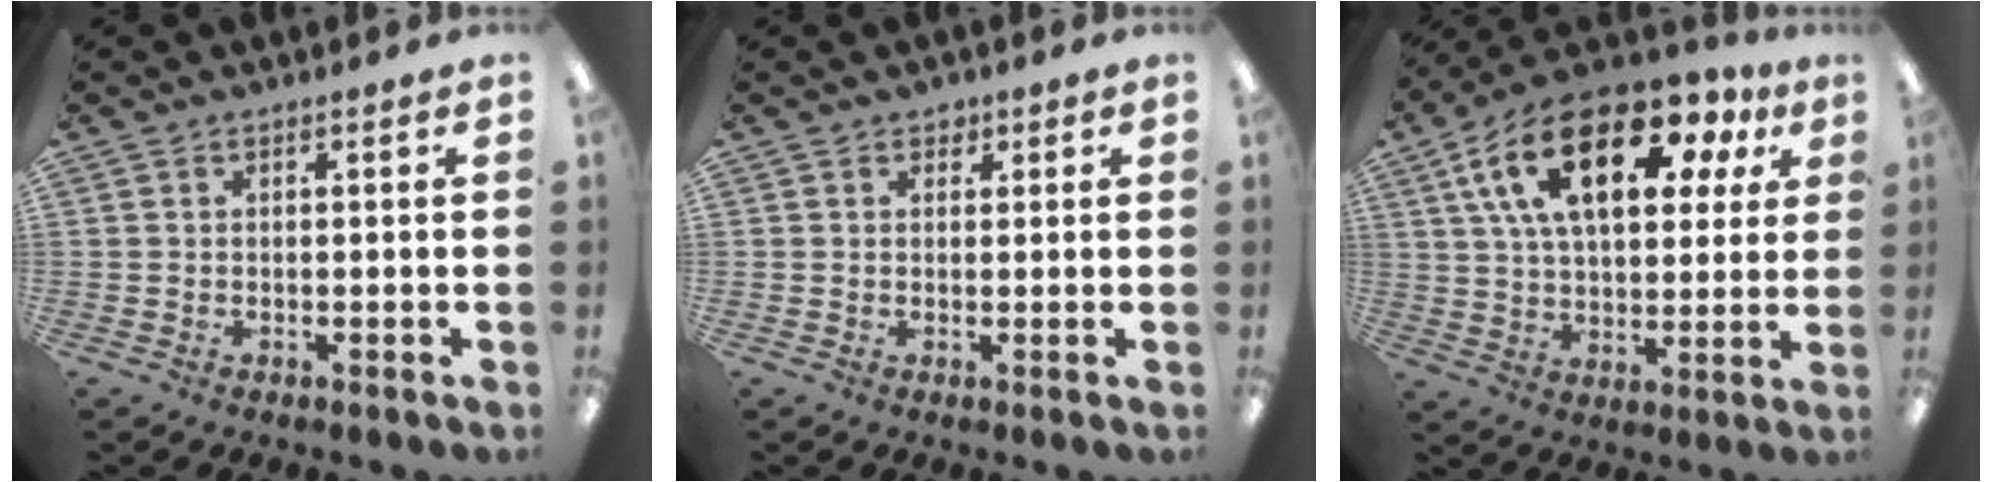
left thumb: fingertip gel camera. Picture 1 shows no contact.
{"total": 1.6, "force": [1.1, 1.1, 0.5], "torque": [-0.003, -0.002, 0.019]}
{"total": 21.7, "force": [10.2, 11.0, 15.7], "torque": [-0.279, -0.023, 0.172]}